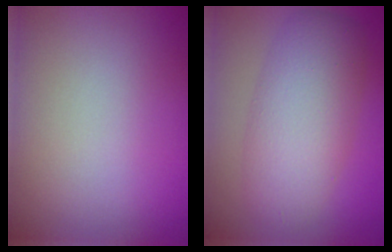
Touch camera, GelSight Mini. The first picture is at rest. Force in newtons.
{"total": 6.2, "press": 6.2, "slide": 0.0}